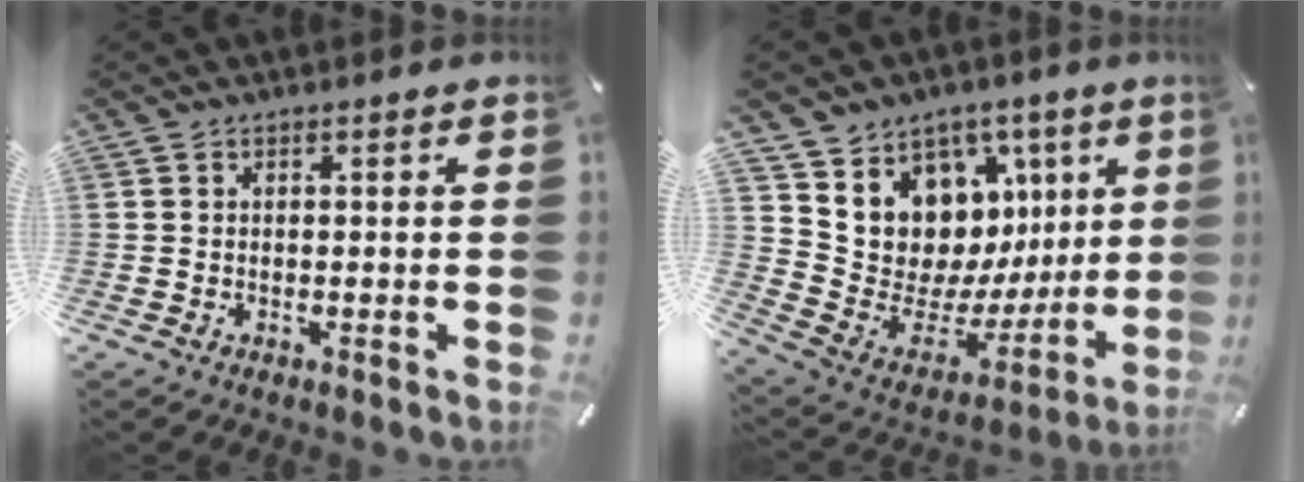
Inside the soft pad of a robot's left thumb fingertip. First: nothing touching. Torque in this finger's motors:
{"motor_torque": [2.55, 2.46, 1.40, -1.36, 0.41]}